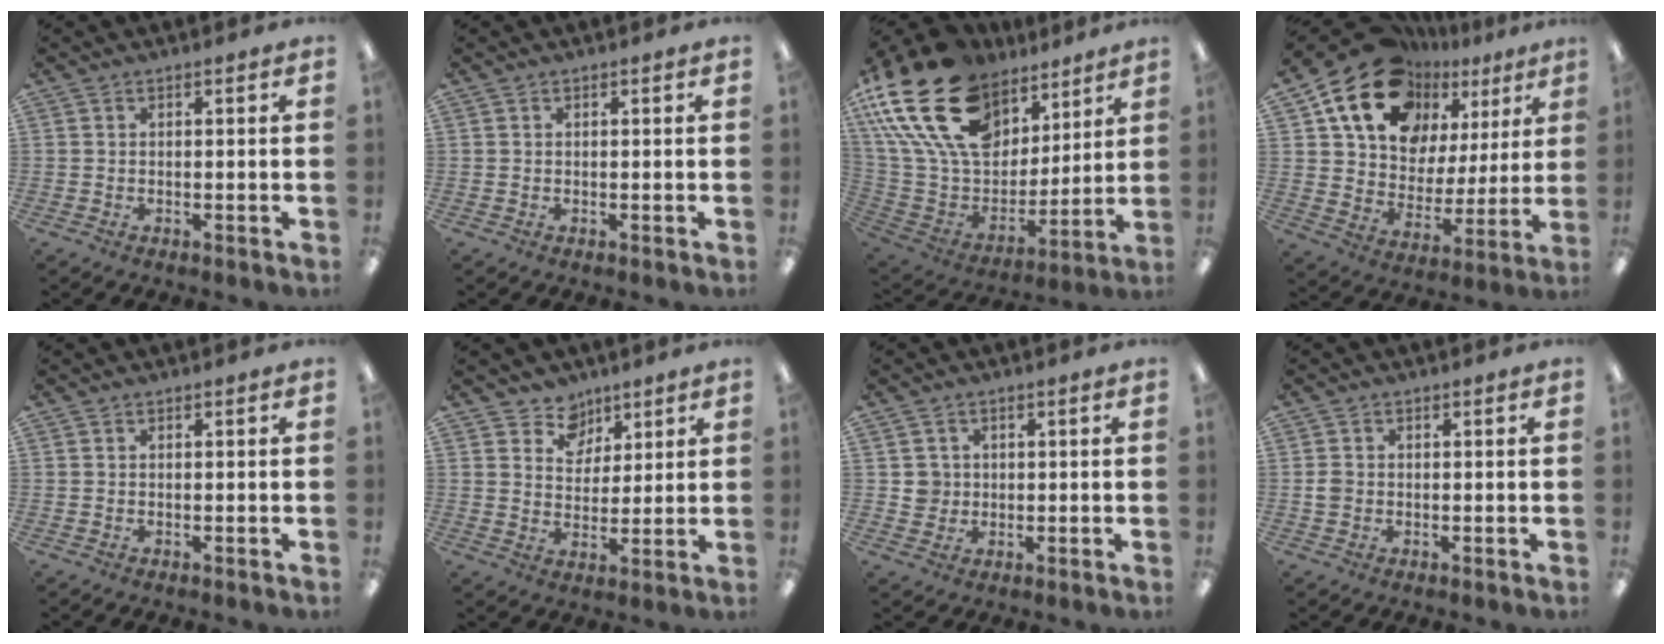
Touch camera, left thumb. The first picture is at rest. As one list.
[{"total": 0.0}, {"total": 26.0, "force": [13.9, 15.8, 15.3], "torque": [-0.323, -0.071, 0.263]}, {"total": 19.3, "force": [13.0, 11.9, 8.0], "torque": [-0.155, -0.073, 0.239]}, {"total": 0.0}, {"total": 7.1, "force": [4.9, 5.2, 0.3], "torque": [-0.005, -0.037, 0.090]}, {"total": 3.6, "force": [0.6, 3.5, 0.3], "torque": [0.002, 0.001, 0.007]}, {"total": 1.9, "force": [-0.2, 1.7, 0.8], "torque": [-0.015, 0.004, -0.004]}]